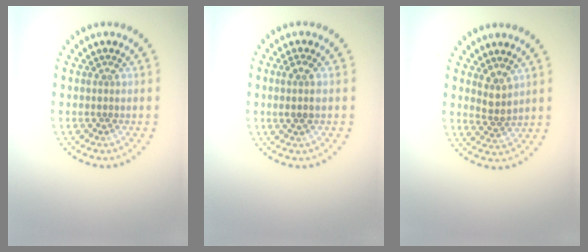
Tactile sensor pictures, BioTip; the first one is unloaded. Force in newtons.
{"total": 1.9, "press": 1.7, "slide": 0.8}
{"total": 2.0, "press": 1.5, "slide": 1.3}